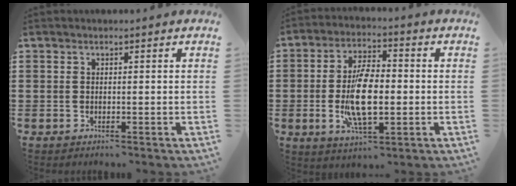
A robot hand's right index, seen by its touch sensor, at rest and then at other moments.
{"total": 10.6, "force": [-1.4, 4.4, 9.6], "torque": [-0.201, -0.005, -0.027]}